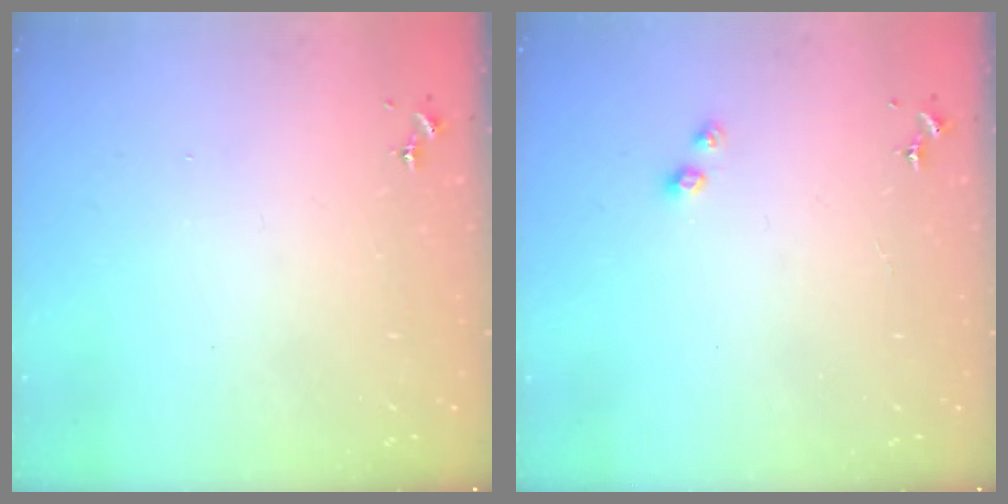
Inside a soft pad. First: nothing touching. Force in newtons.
{"total": 3.9, "press": 3.9, "slide": 0.6}